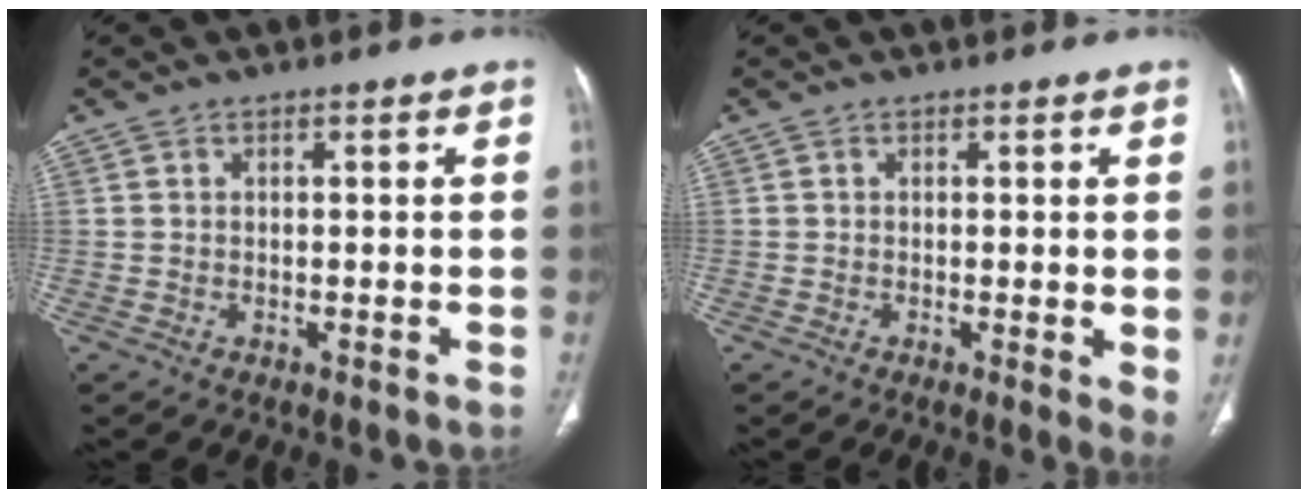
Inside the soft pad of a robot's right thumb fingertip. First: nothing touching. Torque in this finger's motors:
{"motor_torque": [-0.01, 0.80, -0.17, 0.01, -0.01]}